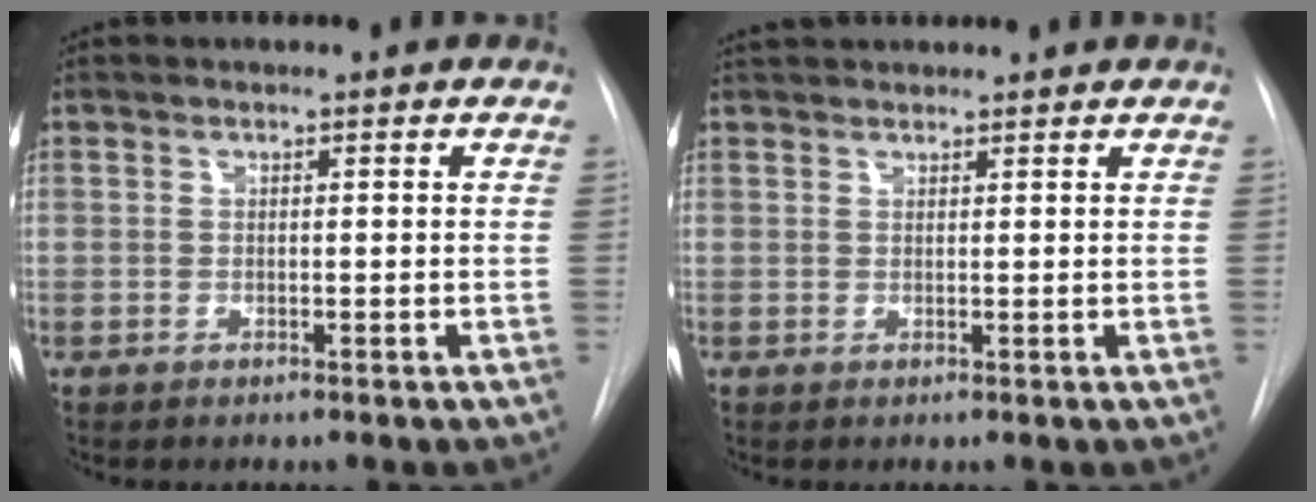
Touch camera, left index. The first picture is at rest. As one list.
[{"total": 4.5, "force": [4.2, 0.9, 1.4], "torque": [-0.017, 0.038, 0.064]}]